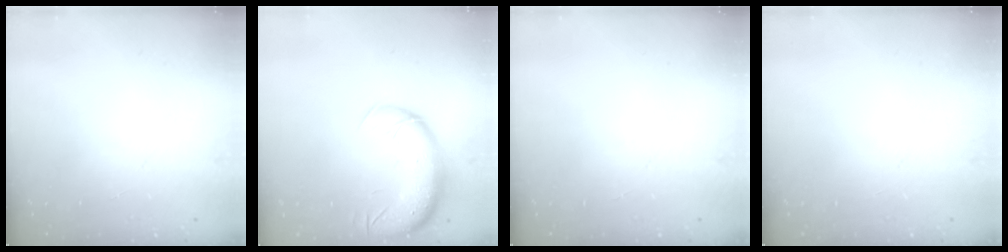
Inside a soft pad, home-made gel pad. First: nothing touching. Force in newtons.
{"total": 13.0, "press": 12.6, "slide": 3.2}
{"total": 0.0}
{"total": 0.0}